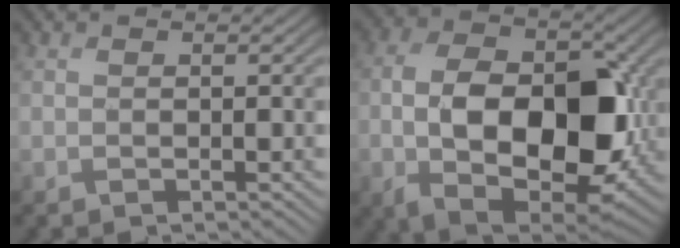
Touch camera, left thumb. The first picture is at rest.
{"total": 15.0, "force": [-2.5, 9.1, 11.7], "torque": [-0.216, -0.026, -0.042]}